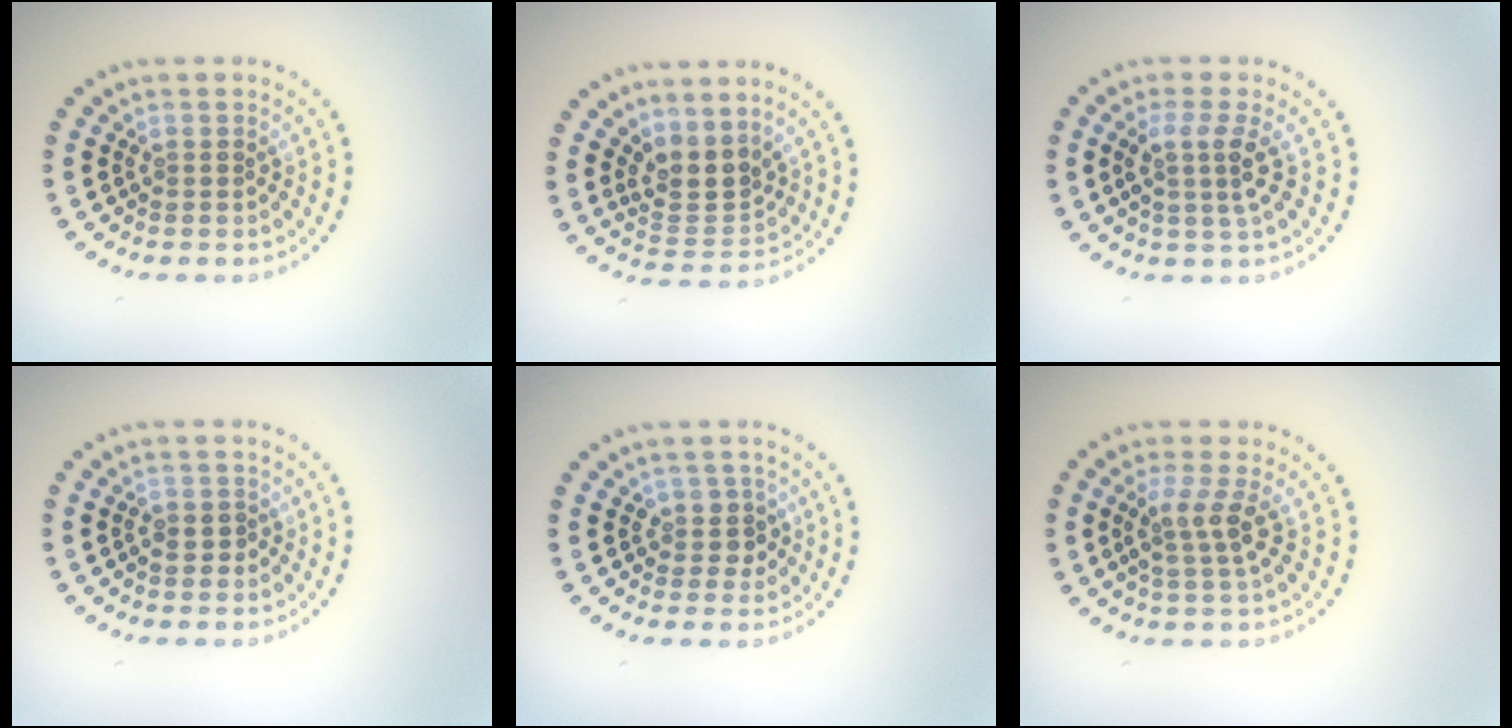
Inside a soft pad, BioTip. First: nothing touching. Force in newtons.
{"total": 3.0, "press": 2.5, "slide": 1.7}
{"total": 2.6, "press": 2.0, "slide": 1.7}
{"total": 1.3, "press": 1.1, "slide": 0.6}
{"total": 1.8, "press": 1.6, "slide": 1.0}
{"total": 2.7, "press": 2.0, "slide": 1.8}